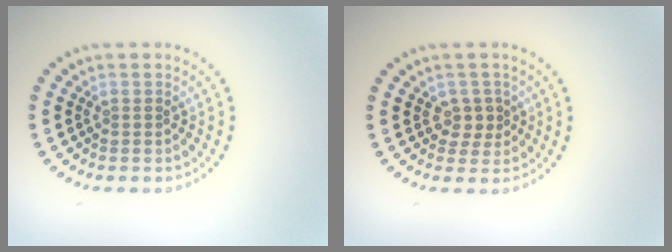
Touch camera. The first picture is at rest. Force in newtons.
{"total": 1.7, "press": 1.5, "slide": 0.8}